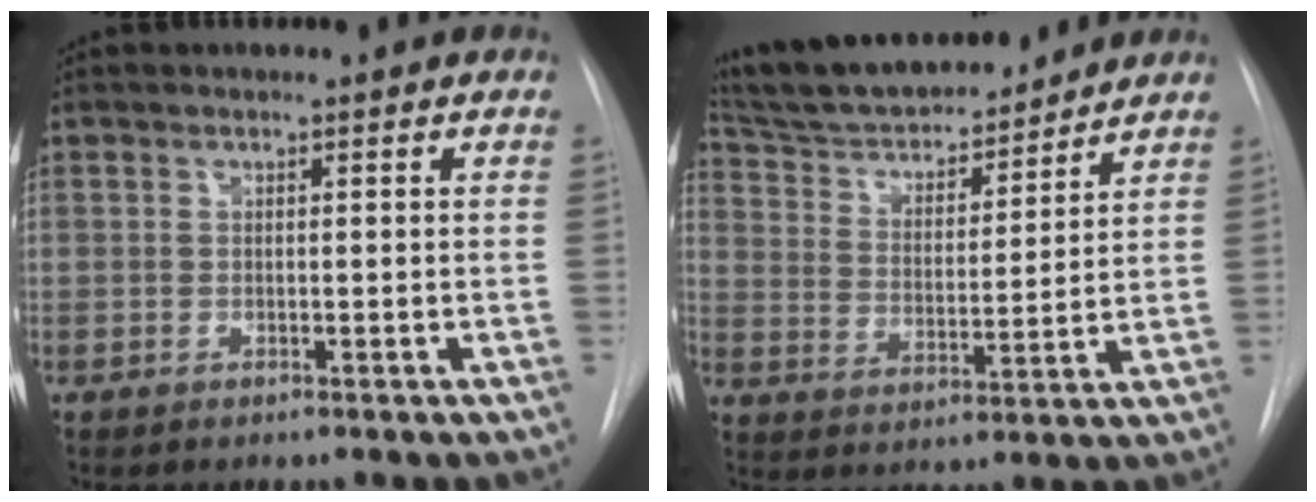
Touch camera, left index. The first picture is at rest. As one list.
[{"total": 18.1, "force": [16.4, 3.8, 6.7], "torque": [-0.111, 0.015, 0.268]}]